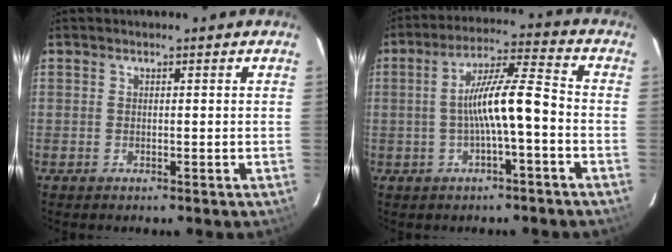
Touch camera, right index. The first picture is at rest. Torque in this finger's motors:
{"motor_torque": [0.43, -0.09, 0.68, 0.19]}